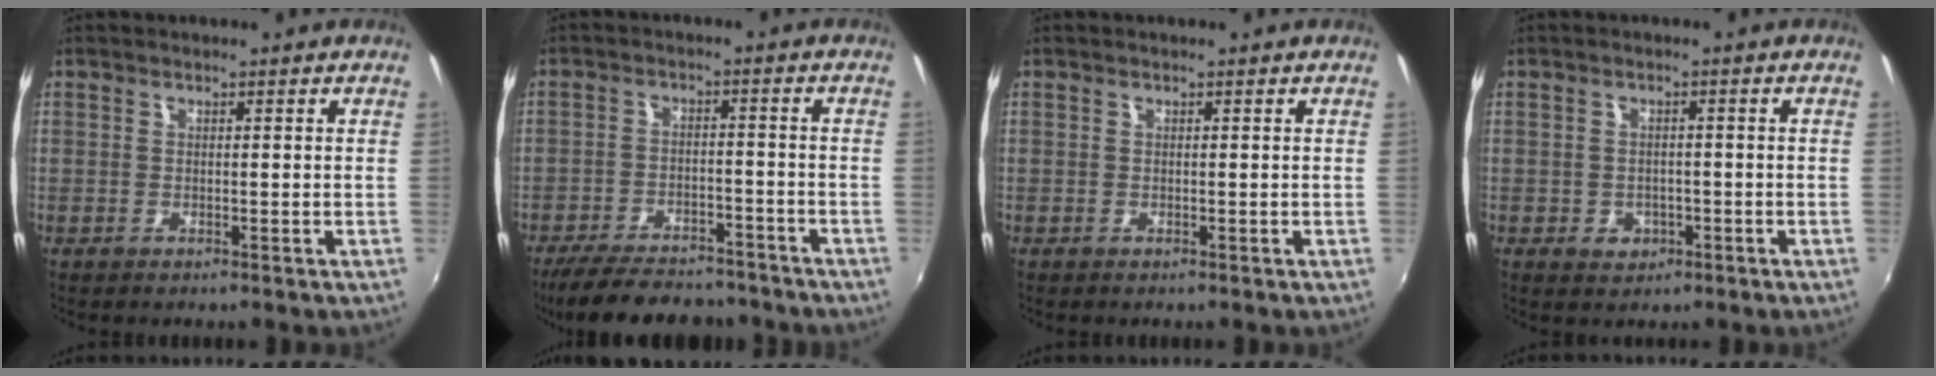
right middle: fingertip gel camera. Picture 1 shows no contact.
{"total": 17.0, "force": [-14.3, 5.5, 7.3], "torque": [-0.158, -0.009, -0.203]}
{"total": 0.0}
{"total": 3.4, "force": [-1.3, 2.9, 1.2], "torque": [-0.028, 0.002, -0.013]}